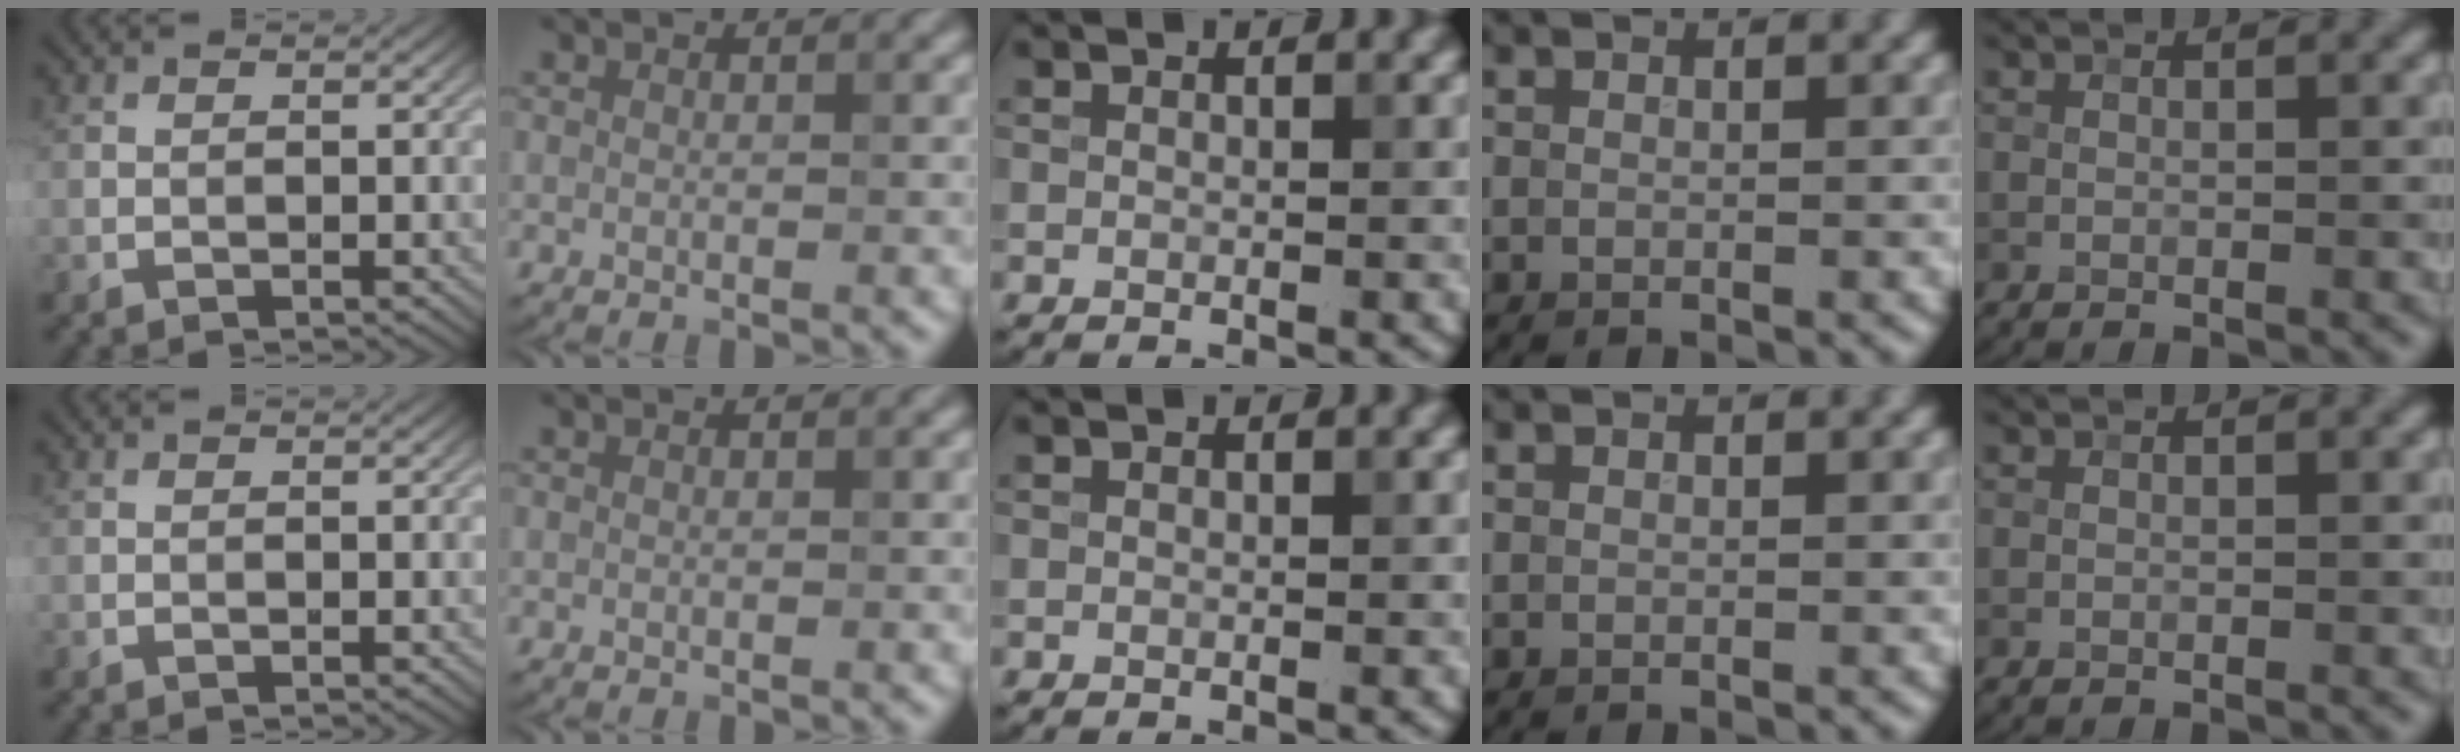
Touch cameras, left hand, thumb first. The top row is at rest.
{}